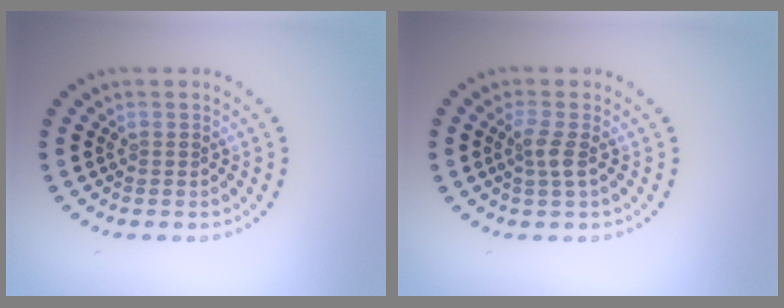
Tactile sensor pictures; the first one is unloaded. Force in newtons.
{"total": 1.7, "press": 1.4, "slide": 1.0}